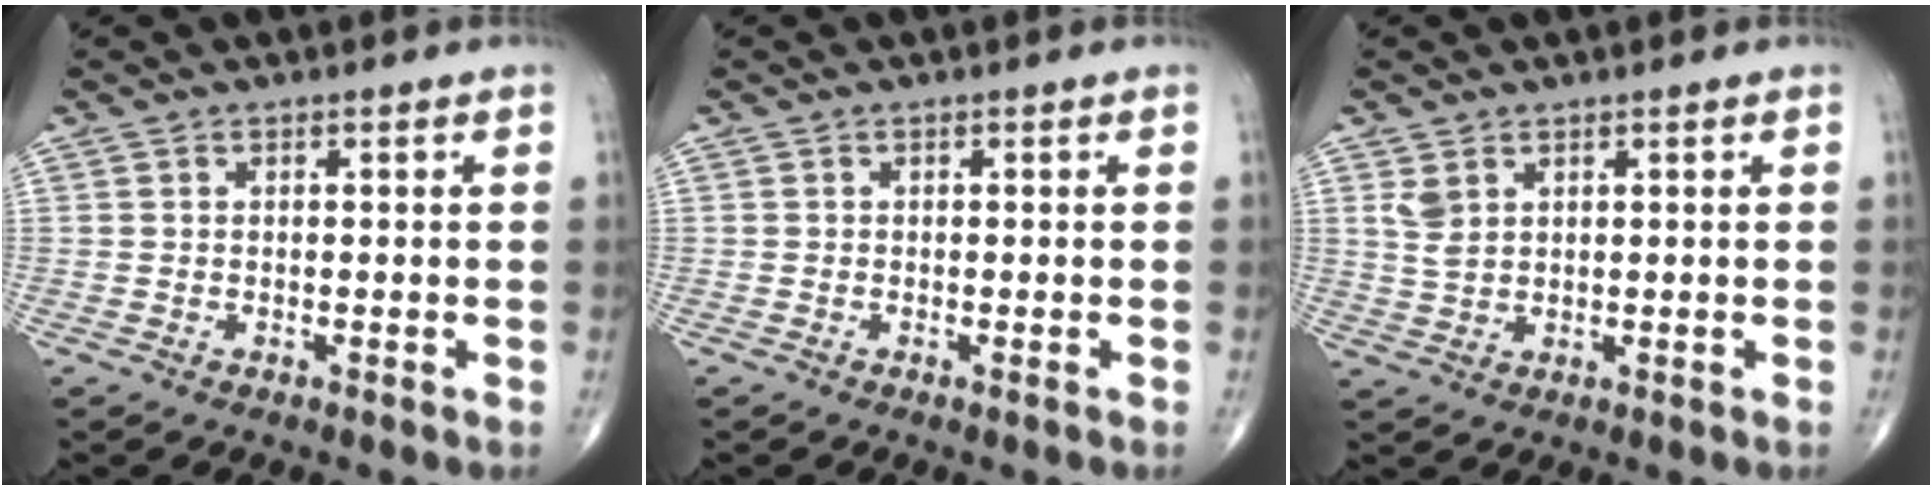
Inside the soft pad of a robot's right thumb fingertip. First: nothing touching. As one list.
[{"total": 0.0}, {"total": 3.2, "force": [1.6, 2.0, 1.9], "torque": [-0.037, -0.004, 0.043]}]